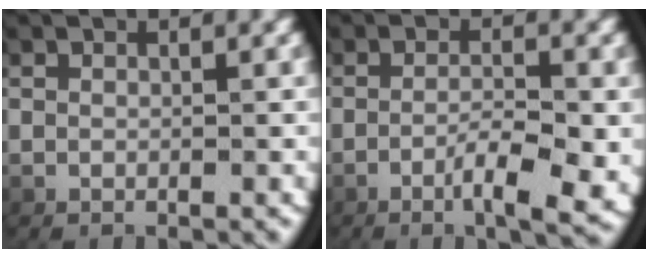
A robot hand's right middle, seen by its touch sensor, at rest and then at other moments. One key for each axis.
{"total": 4.3, "fx": -1.5, "fy": 0.9, "fz": 3.9, "tx": -0.064, "ty": -0.004, "tz": -0.025}